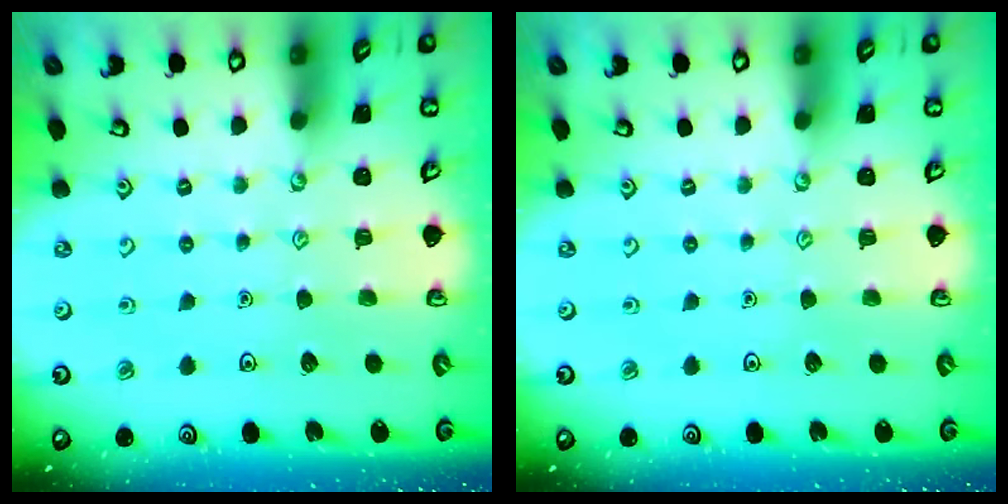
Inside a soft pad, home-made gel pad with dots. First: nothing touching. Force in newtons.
{"total": 0.0}